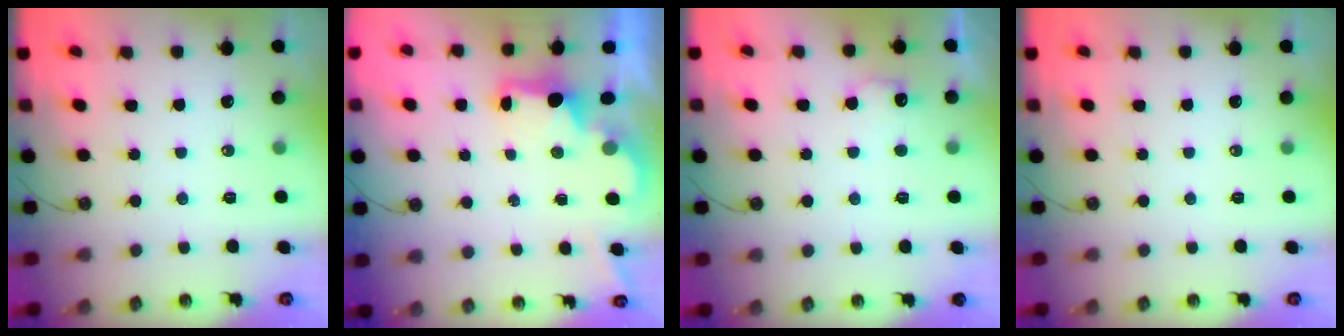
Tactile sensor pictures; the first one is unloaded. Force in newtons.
{"total": 2.1, "press": 2.0, "slide": 0.8}
{"total": 7.5, "press": 7.5, "slide": 0.4}
{"total": 0.0}